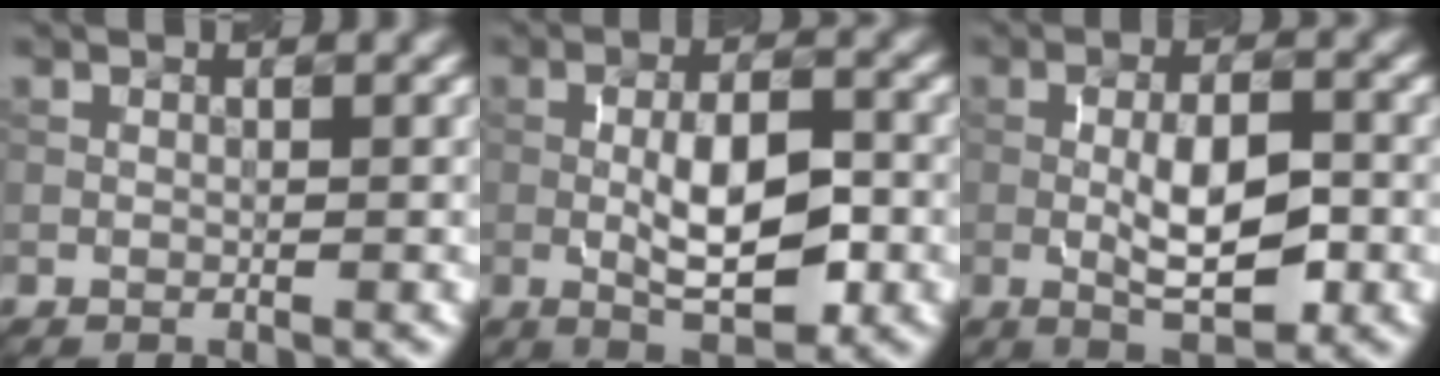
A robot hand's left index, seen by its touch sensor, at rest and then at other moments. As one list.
[{"total": 6.5, "force": [-1.1, 2.4, 5.9], "torque": [-0.102, 0.000, -0.017]}, {"total": 5.7, "force": [-0.9, 2.1, 5.2], "torque": [-0.091, 0.000, -0.016]}]